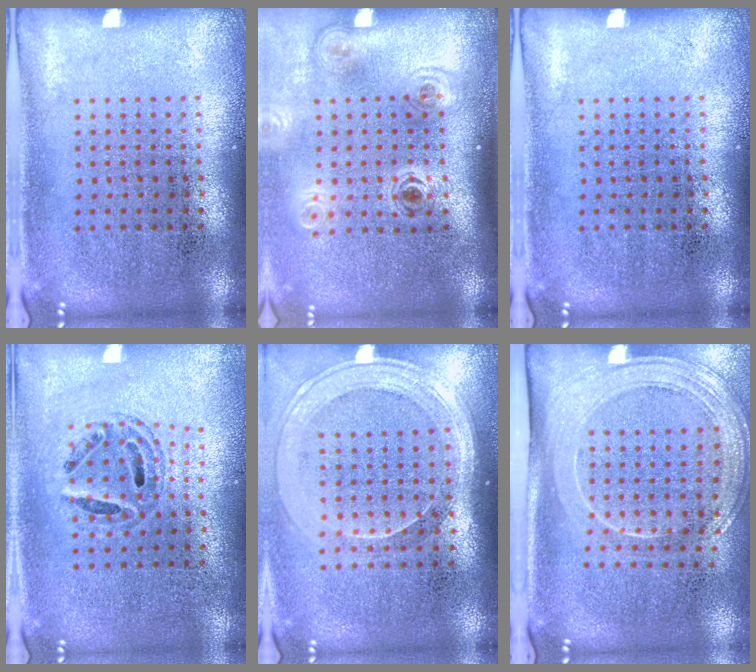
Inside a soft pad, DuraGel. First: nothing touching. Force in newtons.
{"total": 1.9, "press": 1.2, "slide": 1.4}
{"total": 0.0}
{"total": 0.7, "press": 0.7, "slide": 0.3}
{"total": 1.8, "press": 1.7, "slide": 0.8}
{"total": 2.1, "press": 1.9, "slide": 1.0}